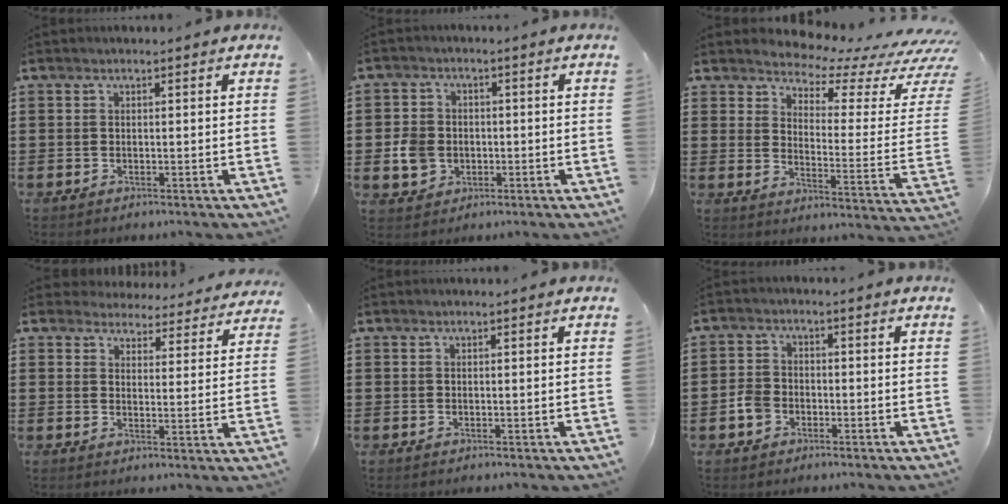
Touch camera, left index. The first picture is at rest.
{"total": 5.1, "force": [-0.9, 4.5, 2.2], "torque": [-0.064, 0.006, -0.020]}
{"total": 4.5, "force": [4.1, 0.5, 1.8], "torque": [-0.051, -0.041, 0.065]}
{"total": 4.1, "force": [4.1, 0.5, 0.2], "torque": [-0.016, -0.027, 0.070]}
{"total": 0.0}
{"total": 3.4, "force": [-1.5, 2.6, 1.5], "torque": [-0.045, 0.000, -0.033]}